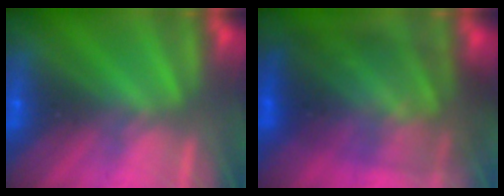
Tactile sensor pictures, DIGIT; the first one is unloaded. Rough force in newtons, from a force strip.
{"total": 7.8}